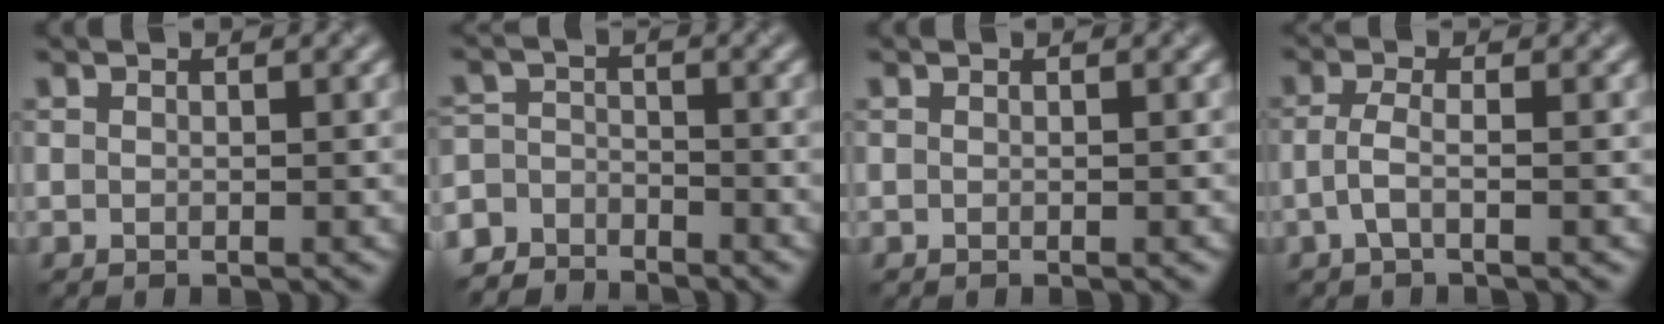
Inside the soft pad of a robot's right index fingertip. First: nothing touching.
{"total": 4.0, "force": [-3.8, 1.2, 0.2], "torque": [-0.001, 0.001, -0.076]}
{"total": 0.0}
{"total": 2.0, "force": [-0.7, 0.4, 1.8], "torque": [-0.045, 0.008, -0.019]}